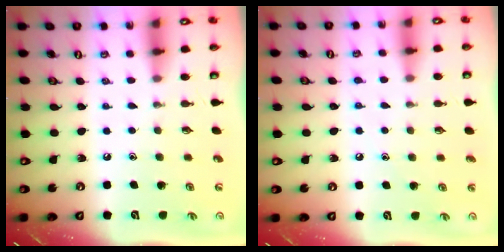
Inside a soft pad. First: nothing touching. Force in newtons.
{"total": 4.5, "press": 4.4, "slide": 0.4}